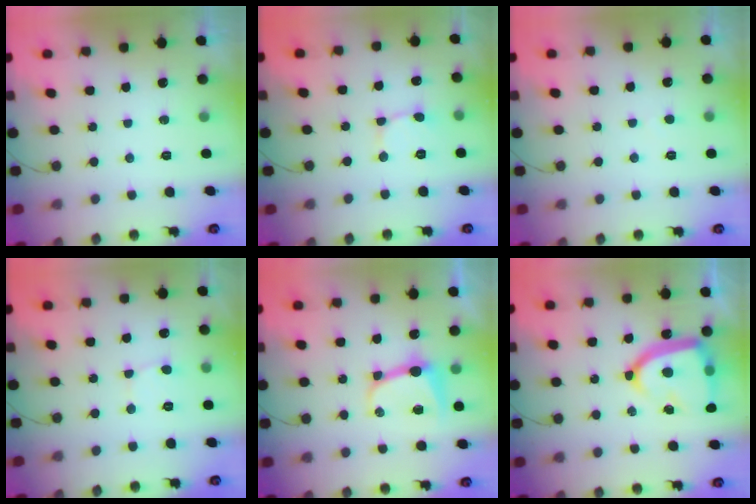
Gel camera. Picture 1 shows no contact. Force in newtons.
{"total": 2.3, "press": 2.3, "slide": 0.2}
{"total": 2.0, "press": 2.0, "slide": 0.1}
{"total": 2.1, "press": 2.1, "slide": 0.2}
{"total": 8.5, "press": 8.4, "slide": 0.9}
{"total": 18.1, "press": 18.0, "slide": 1.8}